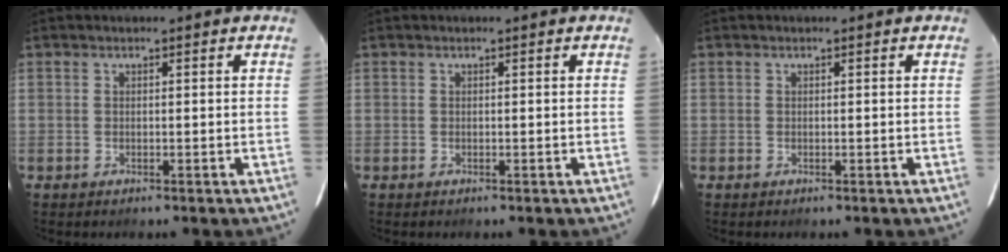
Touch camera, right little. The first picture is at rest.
{"total": 0.0}
{"total": 0.0}